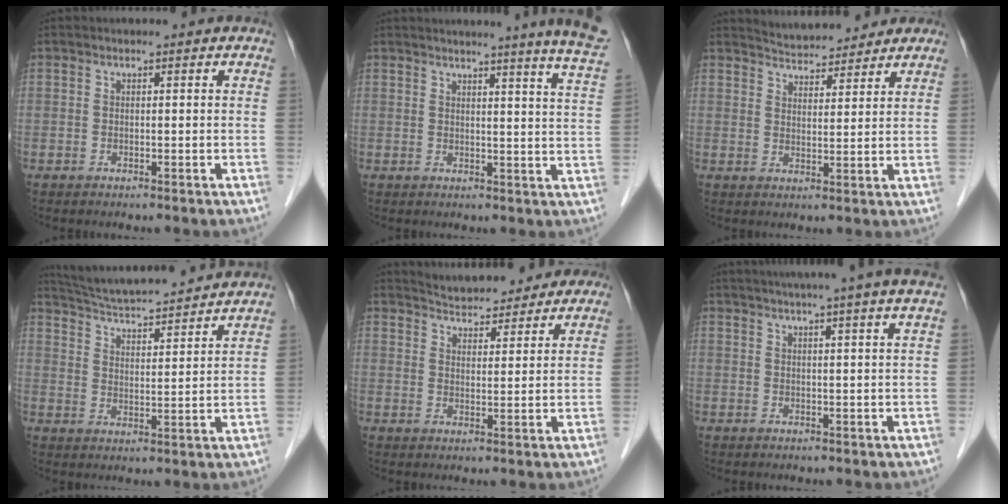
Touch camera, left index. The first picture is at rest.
{"total": 12.4, "force": [10.9, -1.3, 5.9], "torque": [-0.070, -0.057, 0.099]}
{"total": 8.1, "force": [7.7, 2.1, 1.6], "torque": [-0.023, 0.017, 0.111]}
{"total": 16.6, "force": [15.5, 1.1, 6.0], "torque": [-0.106, 0.020, 0.235]}
{"total": 9.9, "force": [9.3, 2.7, 2.3], "torque": [-0.030, 0.016, 0.133]}
{"total": 11.1, "force": [9.0, -1.8, 6.3], "torque": [-0.090, 0.011, 0.100]}